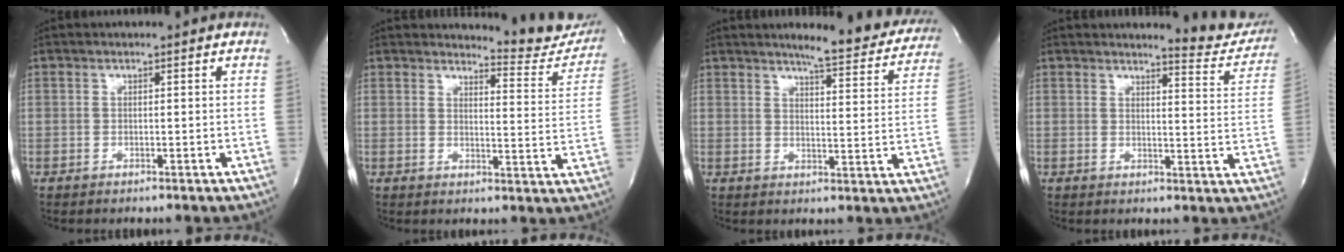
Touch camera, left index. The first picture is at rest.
{"total": 10.0, "force": [9.9, 1.6, 1.1], "torque": [0.004, -0.056, 0.098]}
{"total": 13.7, "force": [12.4, 2.0, 5.5], "torque": [-0.055, -0.031, 0.134]}
{"total": 8.4, "force": [8.2, 0.9, 1.6], "torque": [-0.007, -0.043, 0.079]}